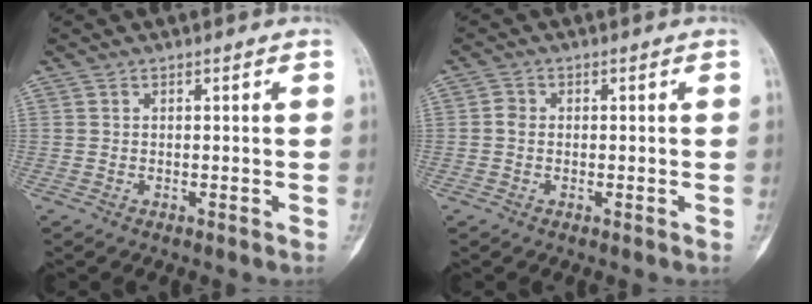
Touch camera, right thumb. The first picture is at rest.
{"total": 1.5, "force": [-0.1, 1.3, 0.7], "torque": [-0.006, 0.004, -0.005]}